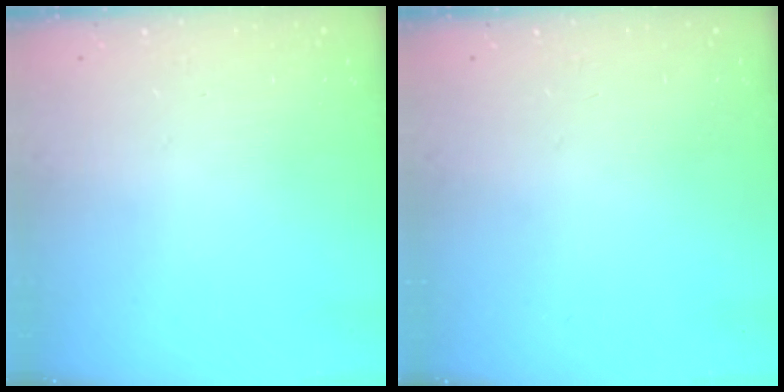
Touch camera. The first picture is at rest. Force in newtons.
{"total": 0.0}